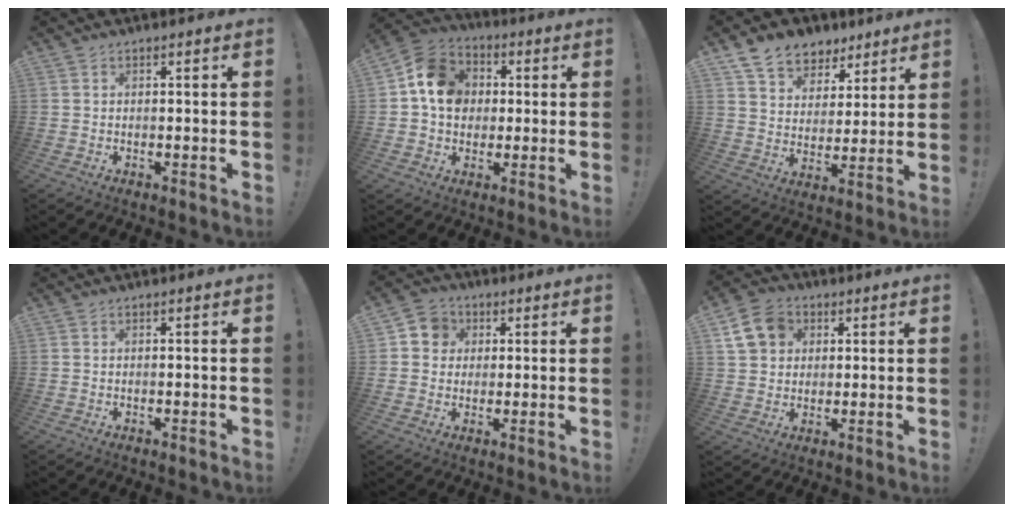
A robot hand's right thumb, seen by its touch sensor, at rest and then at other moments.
{"total": 14.2, "force": [2.3, 11.9, 7.3], "torque": [-0.103, 0.005, 0.052]}
{"total": 10.1, "force": [7.3, 6.7, 2.4], "torque": [-0.040, -0.055, 0.142]}
{"total": 0.0}
{"total": 7.0, "force": [1.2, 6.5, 2.1], "torque": [-0.033, 0.006, 0.026]}
{"total": 11.4, "force": [4.3, 9.3, 5.1], "torque": [-0.078, -0.009, 0.090]}